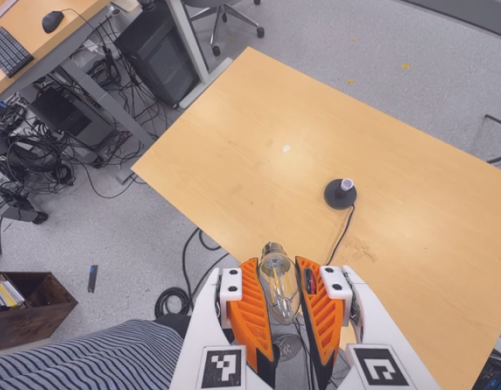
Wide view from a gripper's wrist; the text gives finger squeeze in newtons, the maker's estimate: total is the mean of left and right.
{"total": 23.3, "left": 26.7, "right": 19.8}